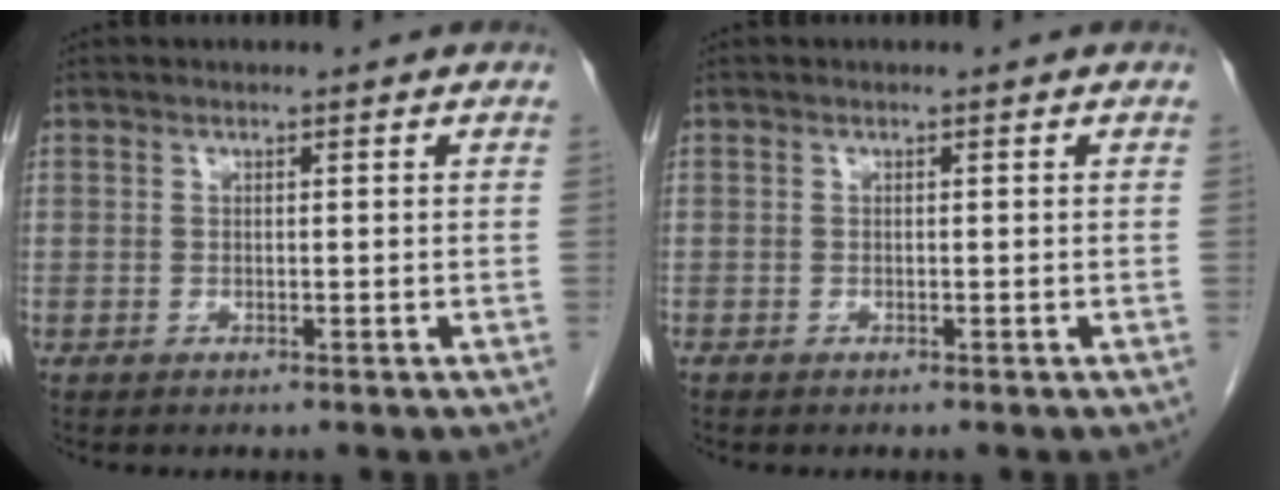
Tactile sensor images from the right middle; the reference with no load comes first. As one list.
[{"total": 0.0}]